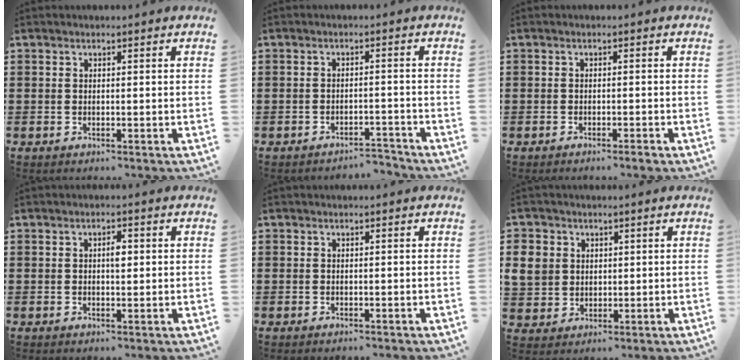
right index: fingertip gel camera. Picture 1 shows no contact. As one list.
[{"total": 2.8, "force": [-2.8, 0.0, 0.4], "torque": [-0.012, 0.001, -0.058]}, {"total": 0.9, "force": [-0.7, -0.2, 0.6], "torque": [-0.011, -0.003, -0.014]}, {"total": 1.9, "force": [0.2, 0.7, 1.8], "torque": [-0.027, 0.001, 0.000]}, {"total": 0.0}, {"total": 5.1, "force": [1.3, 4.6, 1.8], "torque": [-0.067, 0.009, 0.021]}]